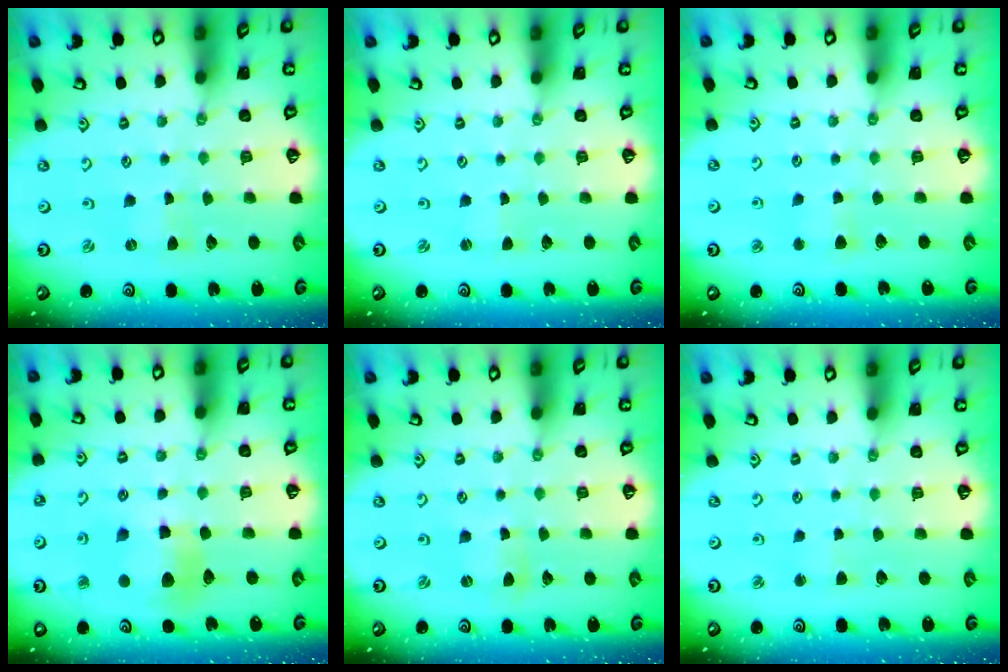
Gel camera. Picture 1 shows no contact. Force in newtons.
{"total": 0.0}
{"total": 2.8, "press": 2.8, "slide": 0.5}
{"total": 9.2, "press": 9.2, "slide": 1.1}
{"total": 1.2, "press": 1.2, "slide": 0.3}
{"total": 1.6, "press": 1.5, "slide": 0.3}